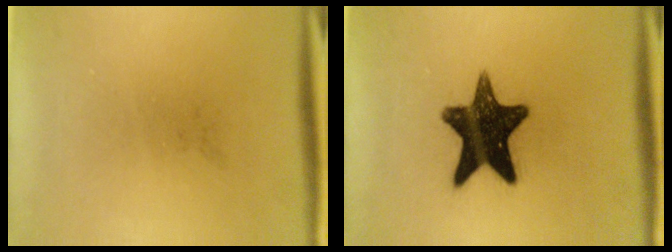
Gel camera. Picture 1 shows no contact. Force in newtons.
{"total": 14.8}